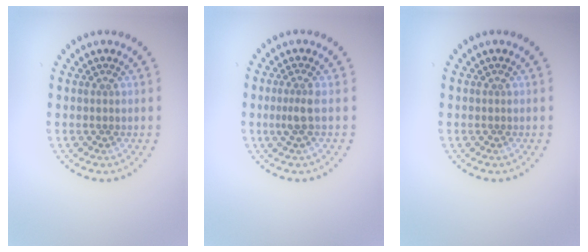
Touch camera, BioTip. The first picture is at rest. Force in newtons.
{"total": 1.6, "press": 1.1, "slide": 1.1}
{"total": 0.0}